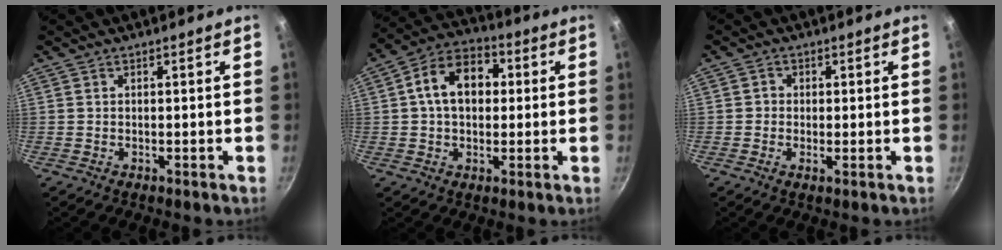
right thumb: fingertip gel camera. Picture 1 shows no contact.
{"total": 12.3, "force": [1.8, 8.6, 8.7], "torque": [-0.108, 0.026, 0.011]}
{"total": 1.8, "force": [0.0, 1.5, 1.0], "torque": [-0.014, -0.006, -0.009]}